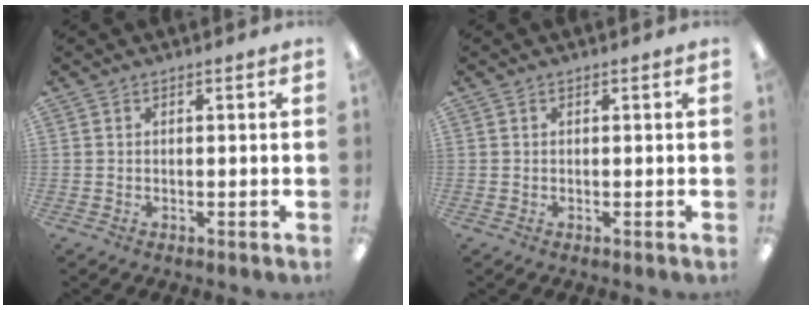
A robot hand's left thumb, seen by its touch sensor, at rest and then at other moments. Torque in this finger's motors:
{"motor_torque": [-0.04, 0.06, -0.12, 0.03, 0.00]}